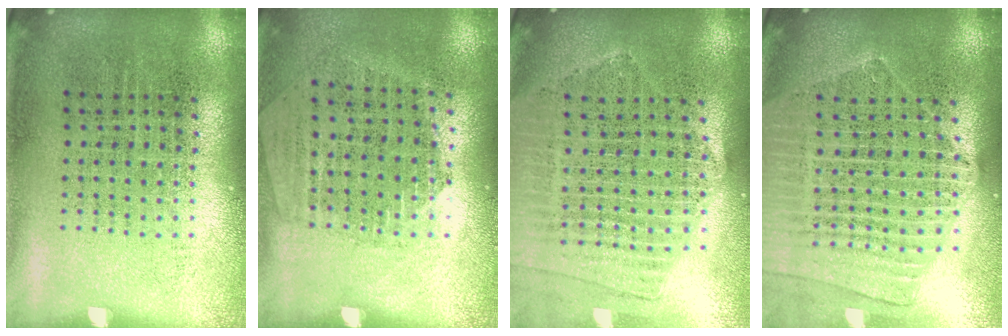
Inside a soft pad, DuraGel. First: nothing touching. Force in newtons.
{"total": 1.3, "press": 1.1, "slide": 0.5}
{"total": 2.1, "press": 1.9, "slide": 0.8}
{"total": 2.2, "press": 2.0, "slide": 1.0}